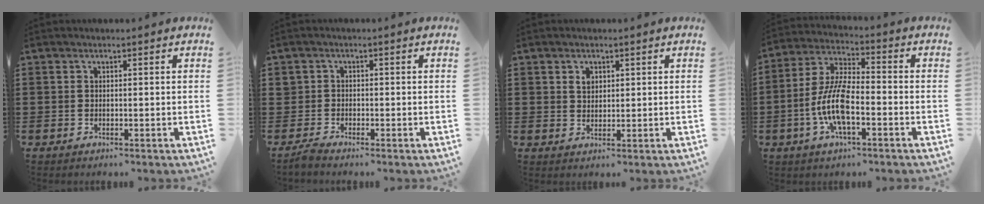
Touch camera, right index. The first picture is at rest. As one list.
[{"total": 1.4, "force": [-1.0, 0.9, 0.3], "torque": [-0.010, 0.005, -0.023]}, {"total": 1.9, "force": [0.9, 1.4, 1.0], "torque": [-0.025, 0.006, 0.016]}, {"total": 9.7, "force": [-2.9, 3.5, 8.6], "torque": [-0.197, -0.007, -0.061]}]